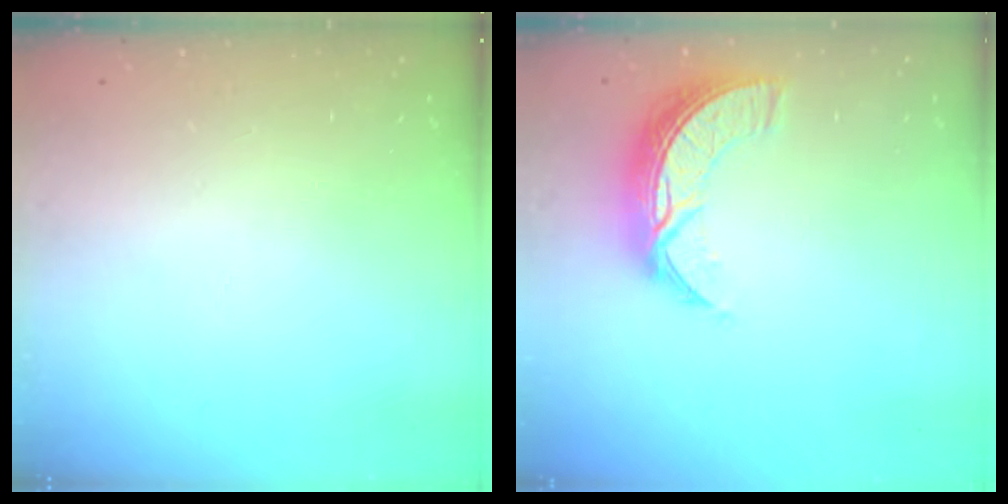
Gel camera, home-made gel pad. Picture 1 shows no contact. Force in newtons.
{"total": 9.3, "press": 9.3, "slide": 0.7}